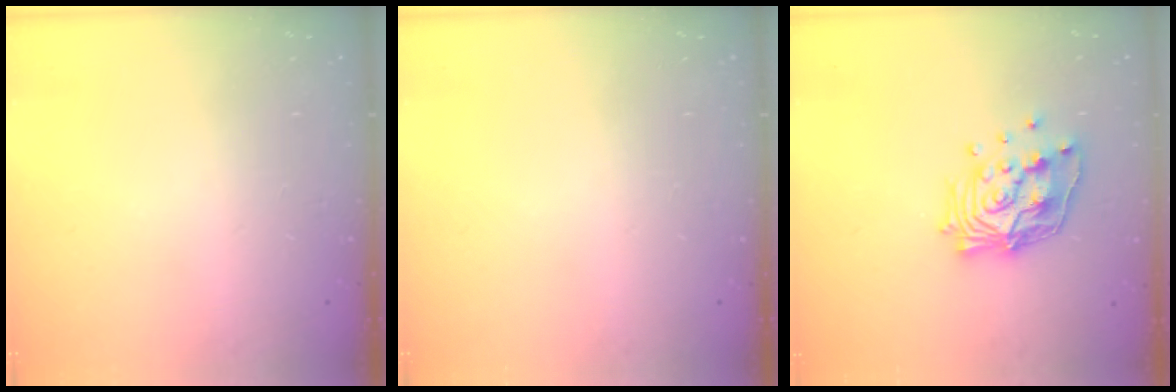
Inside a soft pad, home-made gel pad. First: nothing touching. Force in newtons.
{"total": 0.0}
{"total": 16.0, "press": 15.8, "slide": 2.3}